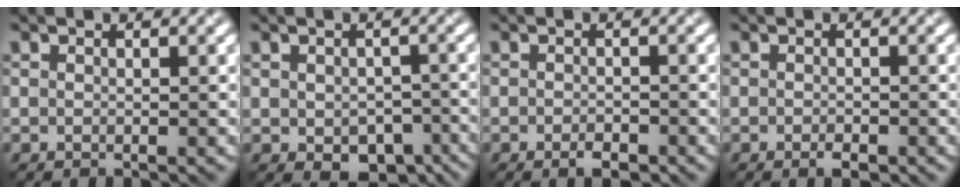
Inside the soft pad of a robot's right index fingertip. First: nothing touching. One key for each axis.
{"total": 4.8, "fx": -2.1, "fy": 3.0, "fz": 3.1, "tx": -0.037, "ty": -0.018, "tz": -0.020}
{"total": 1.5, "fx": -0.9, "fy": 0.6, "fz": 1.0, "tx": -0.016, "ty": -0.003, "tz": -0.015}
{"total": 1.2, "fx": -0.7, "fy": 0.4, "fz": 0.9, "tx": -0.014, "ty": -0.003, "tz": -0.011}